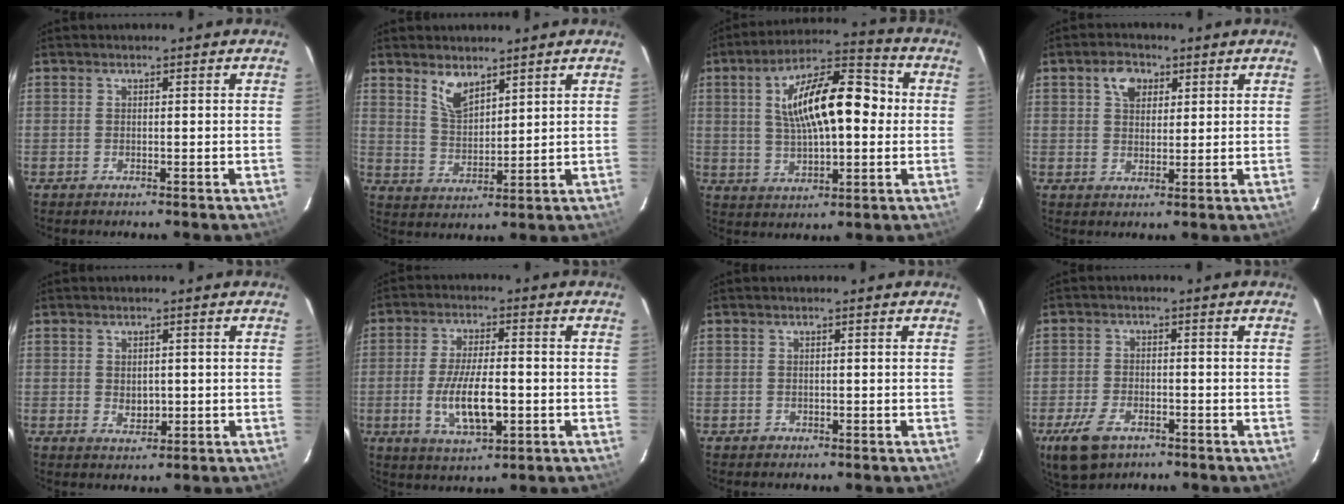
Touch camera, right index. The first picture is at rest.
{"total": 5.6, "force": [4.2, 2.2, 3.1], "torque": [-0.054, 0.000, 0.085]}
{"total": 16.5, "force": [2.1, 6.5, 15.0], "torque": [-0.255, 0.029, 0.034]}
{"total": 5.1, "force": [2.4, 3.8, 2.4], "torque": [-0.032, 0.015, 0.043]}
{"total": 3.2, "force": [-0.1, 2.4, 2.1], "torque": [-0.033, -0.001, 0.003]}
{"total": 10.7, "force": [-2.4, 3.7, 9.7], "torque": [-0.191, -0.010, -0.039]}
{"total": 1.0, "force": [-0.4, 0.9, -0.1], "torque": [0.004, 0.002, -0.001]}
{"total": 8.3, "force": [-5.0, 4.6, 4.7], "torque": [-0.122, -0.013, -0.089]}